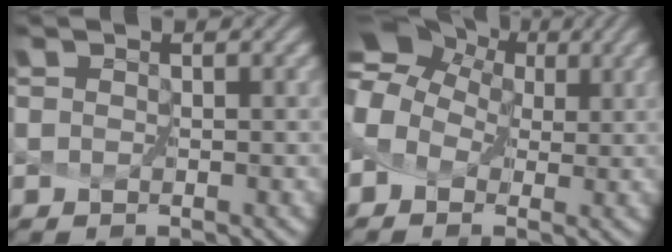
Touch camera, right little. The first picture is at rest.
{"total": 7.9, "force": [2.7, 6.0, 4.4], "torque": [-0.105, 0.035, 0.030]}